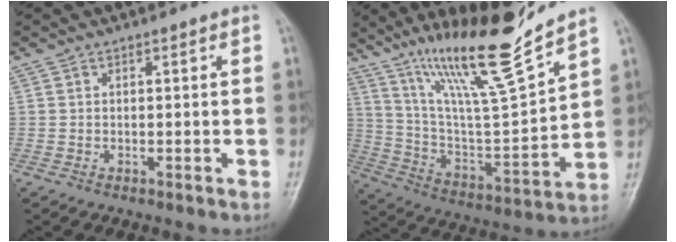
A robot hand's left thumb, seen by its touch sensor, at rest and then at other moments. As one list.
[{"total": 19.3, "force": [14.8, 1.0, 12.4], "torque": [-0.188, -0.082, 0.270]}]